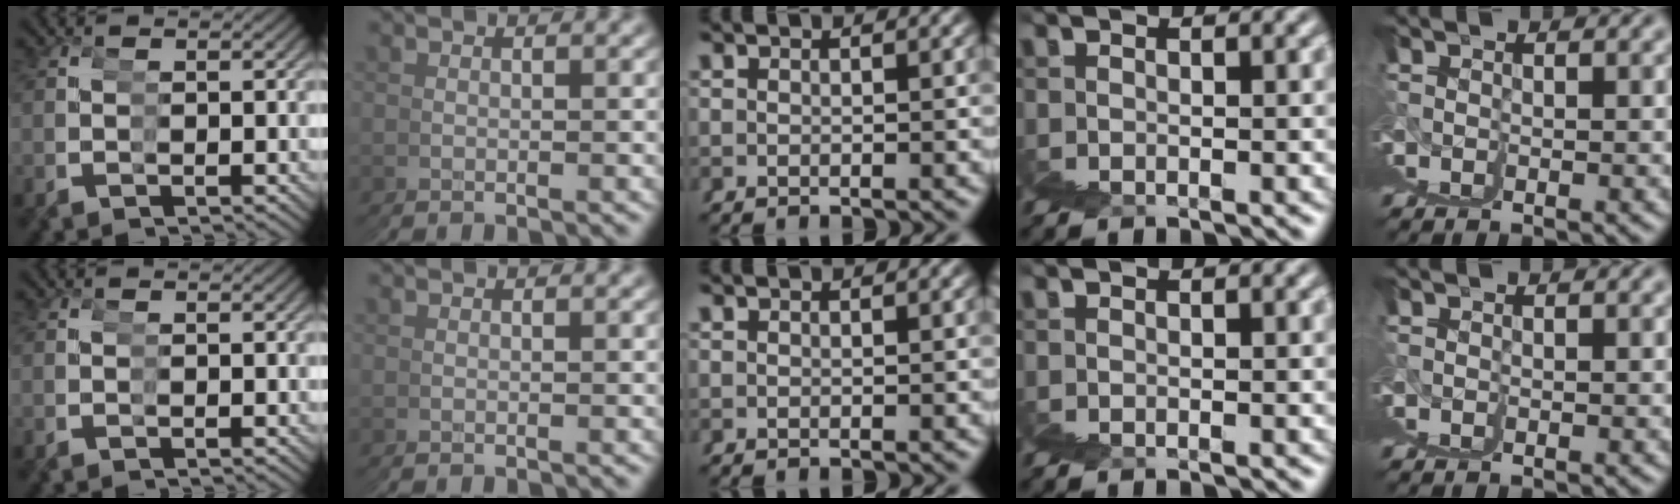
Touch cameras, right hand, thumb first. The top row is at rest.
{}